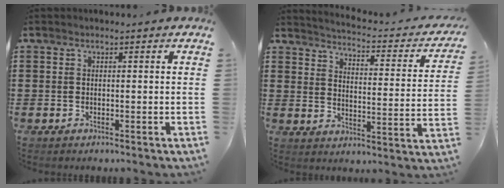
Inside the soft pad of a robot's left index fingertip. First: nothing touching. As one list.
[{"total": 2.6, "force": [2.5, -0.2, 0.8], "torque": [-0.035, -0.030, 0.032]}]